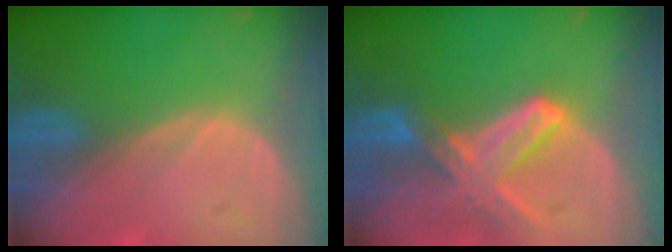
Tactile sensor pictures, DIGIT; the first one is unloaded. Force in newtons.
{"total": 8.1, "press": 7.1, "slide": 3.9}